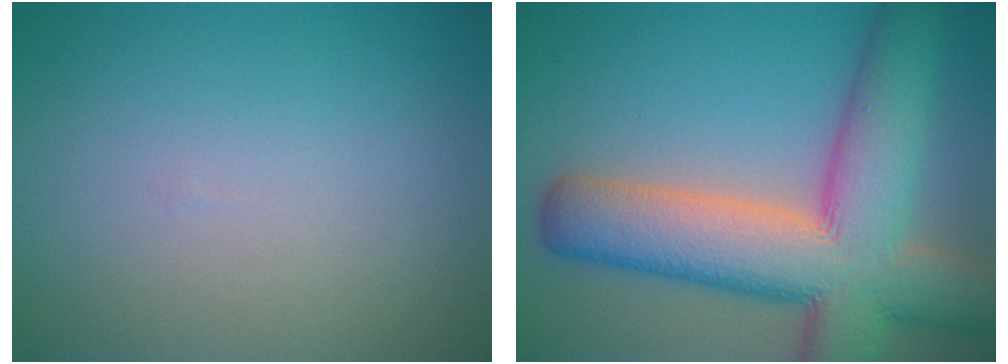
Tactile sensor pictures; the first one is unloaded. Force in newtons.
{"total": 12.7, "press": 12.7, "slide": 0.7}